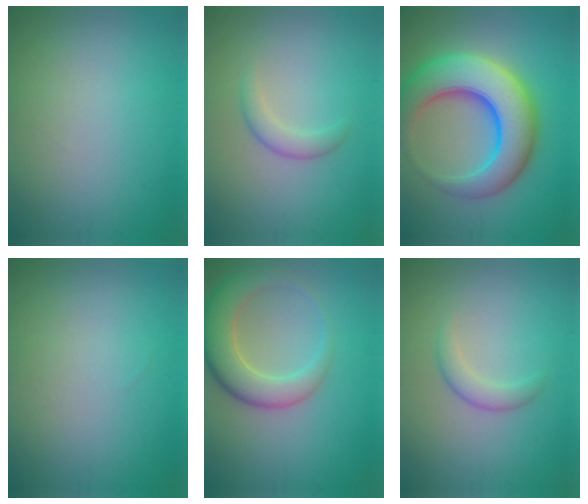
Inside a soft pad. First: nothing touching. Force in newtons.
{"total": 1.8, "press": 1.8, "slide": 0.1}
{"total": 10.5, "press": 10.5, "slide": 0.4}
{"total": 0.0}
{"total": 5.9, "press": 5.9, "slide": 0.6}
{"total": 1.8, "press": 1.8, "slide": 0.1}